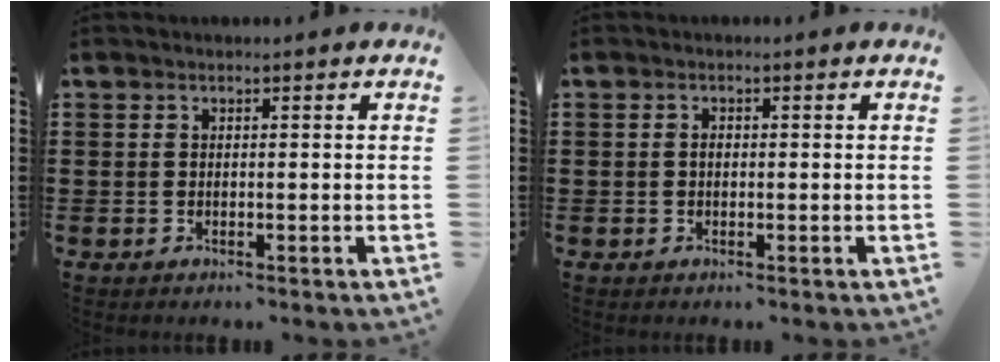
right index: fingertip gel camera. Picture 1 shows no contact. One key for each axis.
{"total": 0.9, "fx": -0.1, "fy": 0.5, "fz": 0.7, "tx": -0.016, "ty": 0.000, "tz": -0.001}